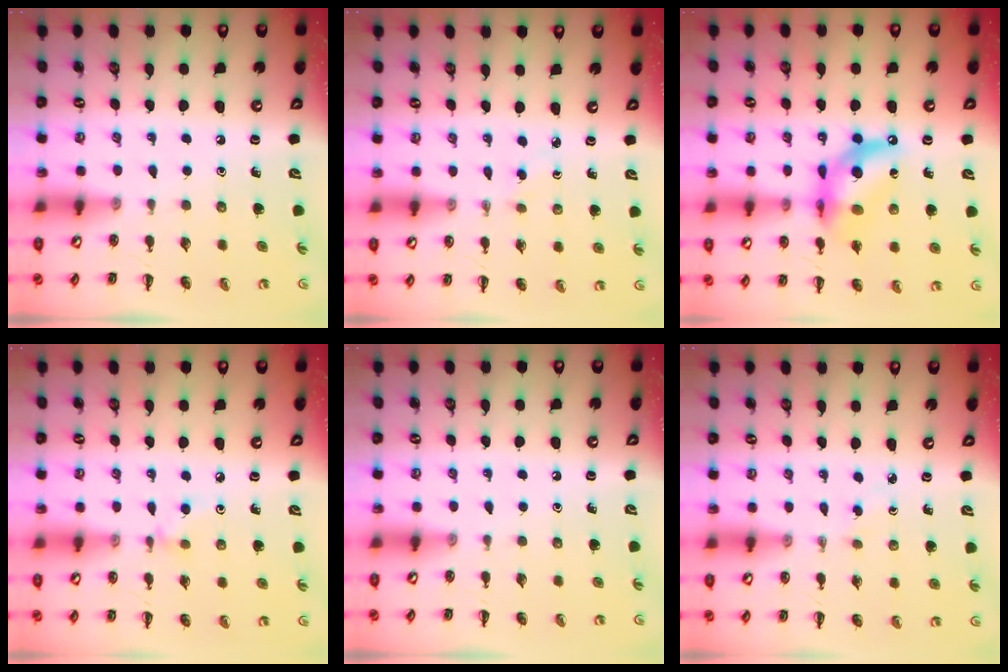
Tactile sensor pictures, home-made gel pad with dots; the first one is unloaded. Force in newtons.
{"total": 0.9, "press": 0.7, "slide": 0.5}
{"total": 12.7, "press": 12.3, "slide": 3.2}
{"total": 3.0, "press": 2.9, "slide": 1.0}
{"total": 0.0}
{"total": 0.9, "press": 0.7, "slide": 0.5}